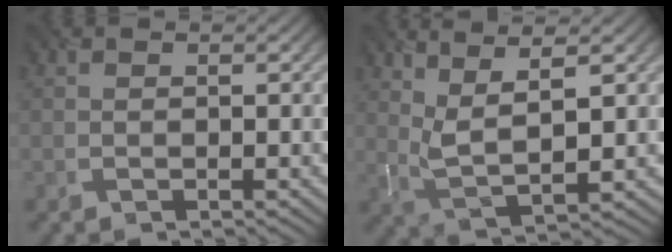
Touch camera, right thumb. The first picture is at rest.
{"total": 4.7, "force": [2.8, 1.0, 3.6], "torque": [-0.091, -0.003, 0.063]}